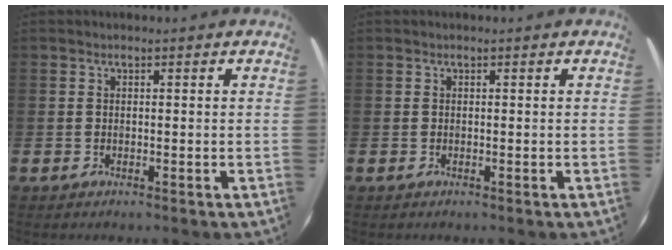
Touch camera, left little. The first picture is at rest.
{"total": 0.0}